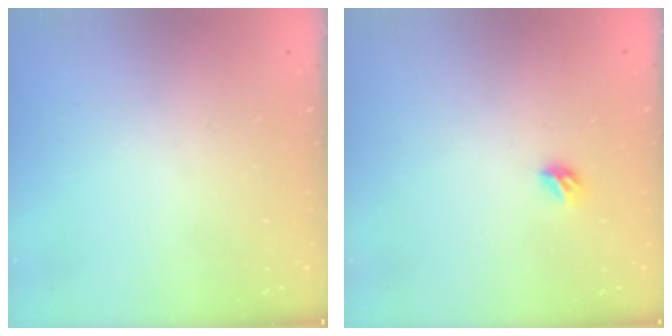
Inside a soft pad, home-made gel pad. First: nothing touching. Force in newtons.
{"total": 3.3, "press": 3.2, "slide": 0.8}